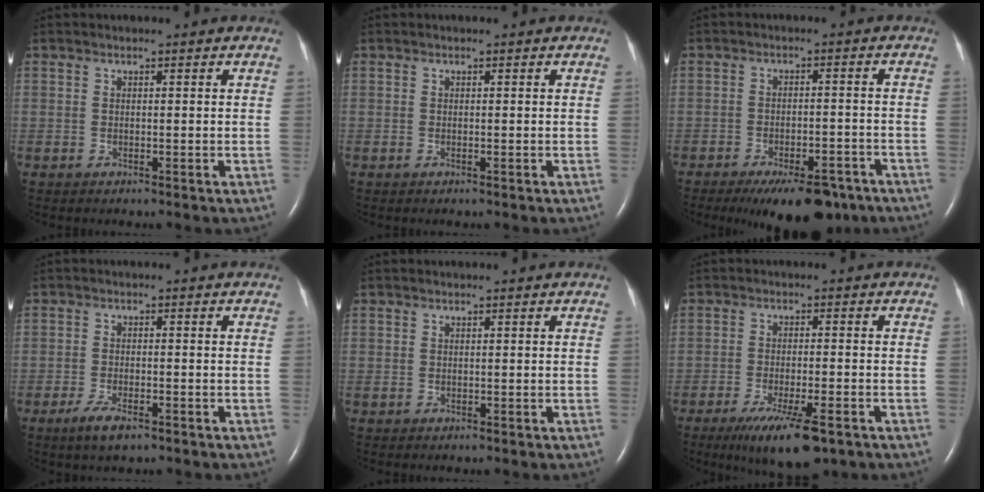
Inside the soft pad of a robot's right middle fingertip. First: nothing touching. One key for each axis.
{"total": 0.0}
{"total": 11.2, "fx": -8.4, "fy": 4.0, "fz": 6.3, "tx": -0.083, "ty": -0.003, "tz": -0.123}
{"total": 3.7, "fx": -2.4, "fy": 1.0, "fz": 2.7, "tx": -0.060, "ty": -0.005, "tz": -0.041}
{"total": 0.0}
{"total": 9.7, "fx": -6.1, "fy": 1.8, "fz": 7.3, "tx": -0.125, "ty": -0.022, "tz": -0.094}